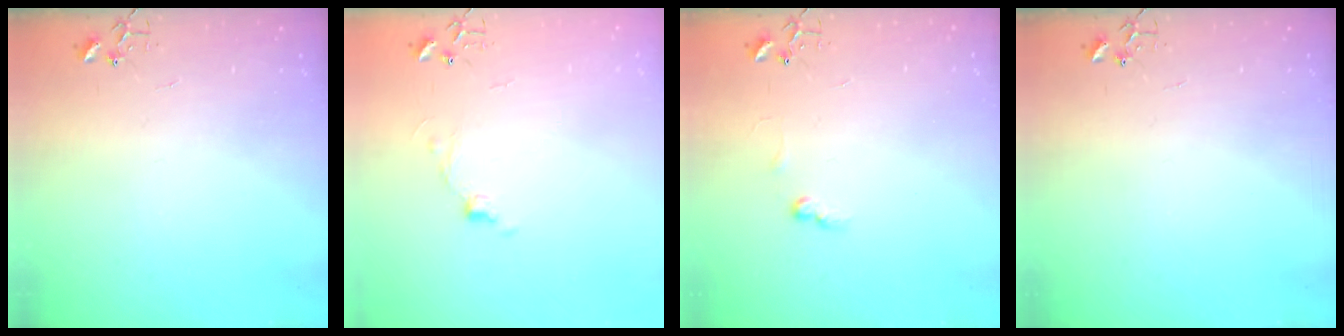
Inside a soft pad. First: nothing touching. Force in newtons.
{"total": 6.8, "press": 6.8, "slide": 0.7}
{"total": 5.5, "press": 5.5, "slide": 0.8}
{"total": 0.0}